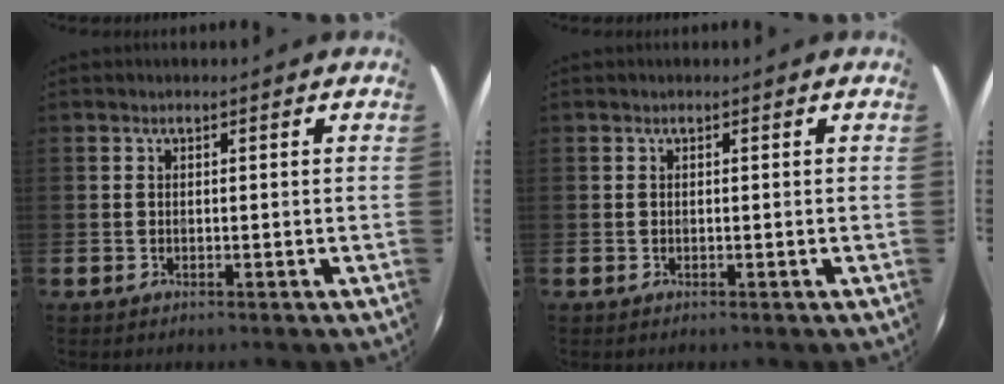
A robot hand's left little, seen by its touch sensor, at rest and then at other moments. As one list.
[{"total": 0.0}]